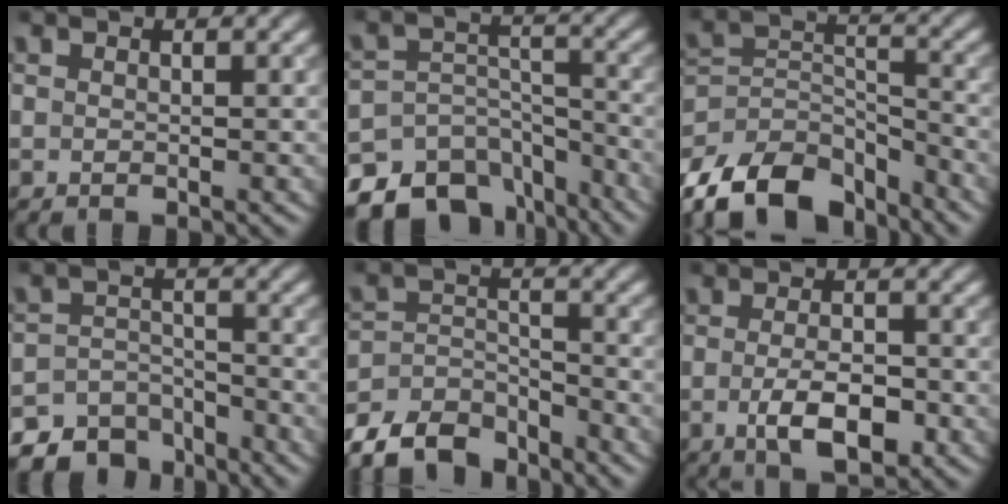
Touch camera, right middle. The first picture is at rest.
{"total": 12.1, "force": [-9.5, 6.8, 3.2], "torque": [-0.046, -0.002, -0.131]}
{"total": 12.2, "force": [-9.5, 6.0, 4.8], "torque": [-0.088, -0.001, -0.162]}
{"total": 6.6, "force": [-5.4, 3.3, 1.6], "torque": [-0.012, -0.010, -0.087]}
{"total": 7.7, "force": [-6.8, 2.9, 2.2], "torque": [-0.031, -0.007, -0.122]}
{"total": 4.2, "force": [-1.4, 1.7, 3.6], "torque": [-0.068, -0.006, -0.024]}